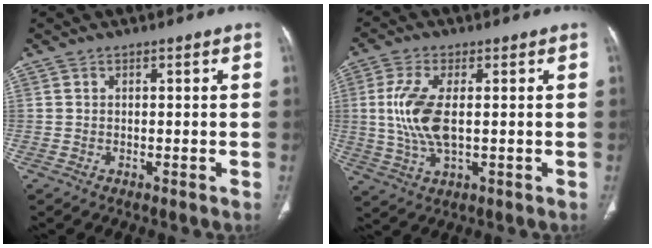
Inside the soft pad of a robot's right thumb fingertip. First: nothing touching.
{"total": 9.8, "force": [0.6, 4.2, 8.8], "torque": [-0.205, -0.006, 0.016]}